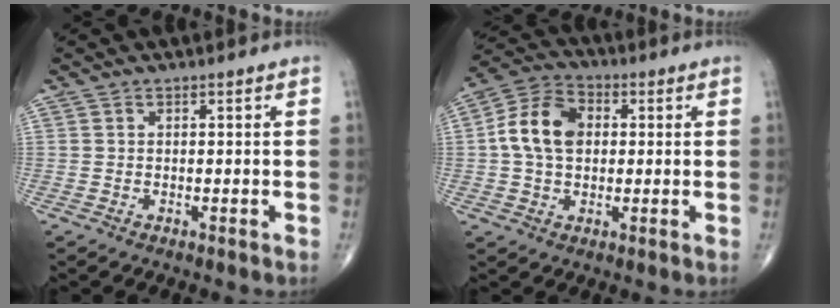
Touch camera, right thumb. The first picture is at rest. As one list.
[{"total": 10.8, "force": [1.0, 7.6, 7.6], "torque": [-0.134, 0.022, 0.010]}]